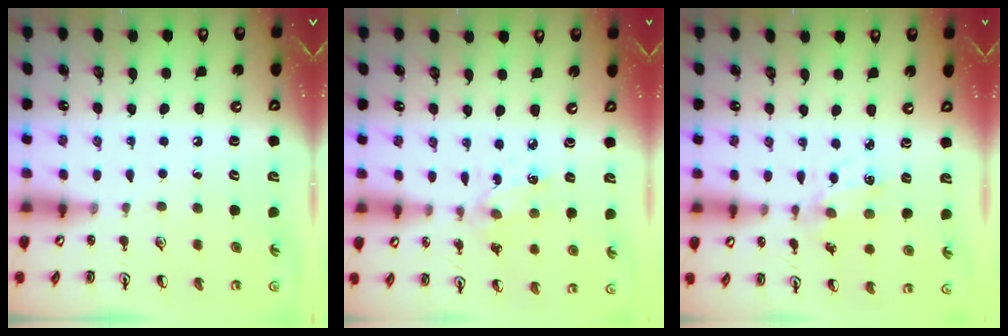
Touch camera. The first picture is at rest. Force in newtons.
{"total": 3.0, "press": 2.9, "slide": 0.7}
{"total": 2.4, "press": 2.4, "slide": 0.5}